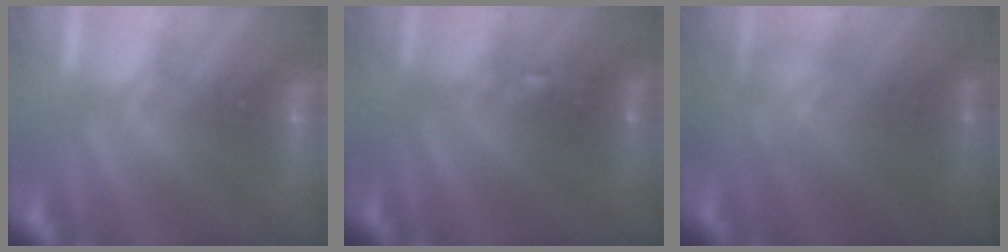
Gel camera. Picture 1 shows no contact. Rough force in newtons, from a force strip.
{"total": 2.4}
{"total": 2.5}